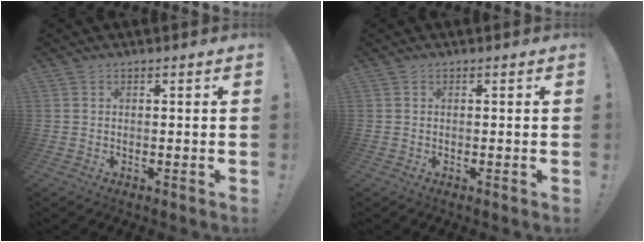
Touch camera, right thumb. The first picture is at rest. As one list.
[{"total": 0.0}]